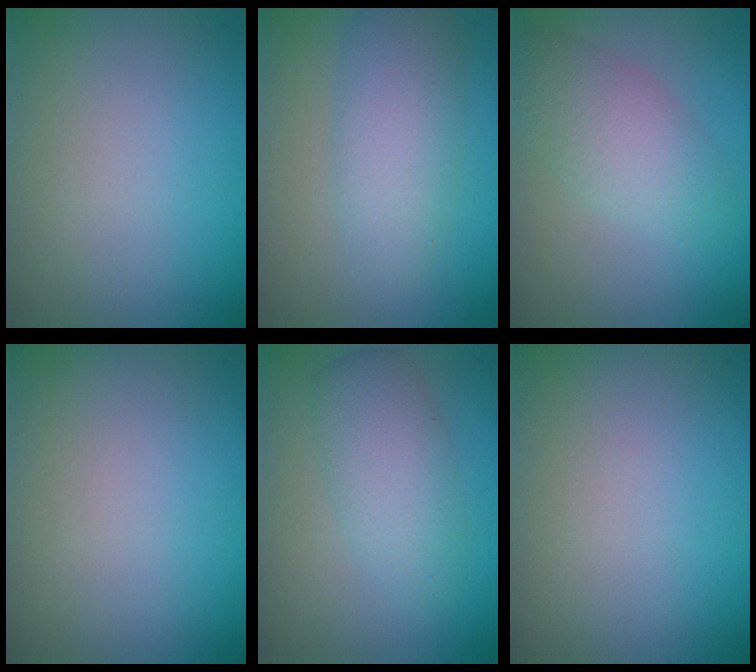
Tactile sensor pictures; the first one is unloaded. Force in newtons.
{"total": 4.4, "press": 4.4, "slide": 0.1}
{"total": 4.0, "press": 4.0, "slide": 0.0}
{"total": 0.0}
{"total": 3.8, "press": 3.8, "slide": 0.2}
{"total": 0.0}